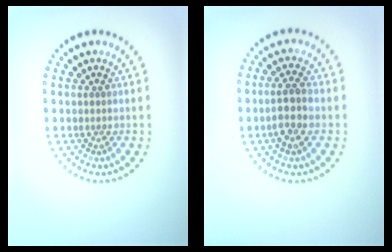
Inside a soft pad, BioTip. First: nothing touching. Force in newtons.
{"total": 3.1, "press": 2.9, "slide": 1.1}